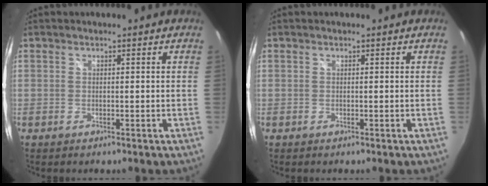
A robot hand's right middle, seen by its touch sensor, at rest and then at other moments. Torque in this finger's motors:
{"motor_torque": [0.00, 0.00, 0.00, 0.00]}